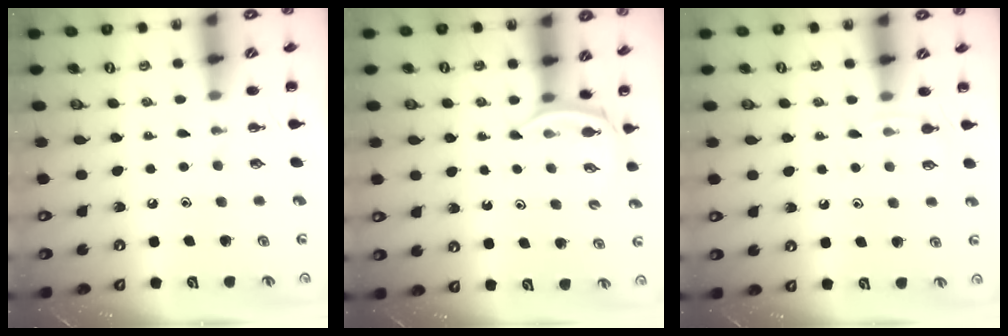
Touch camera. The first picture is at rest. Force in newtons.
{"total": 2.3, "press": 2.1, "slide": 0.9}
{"total": 6.1, "press": 5.9, "slide": 1.7}